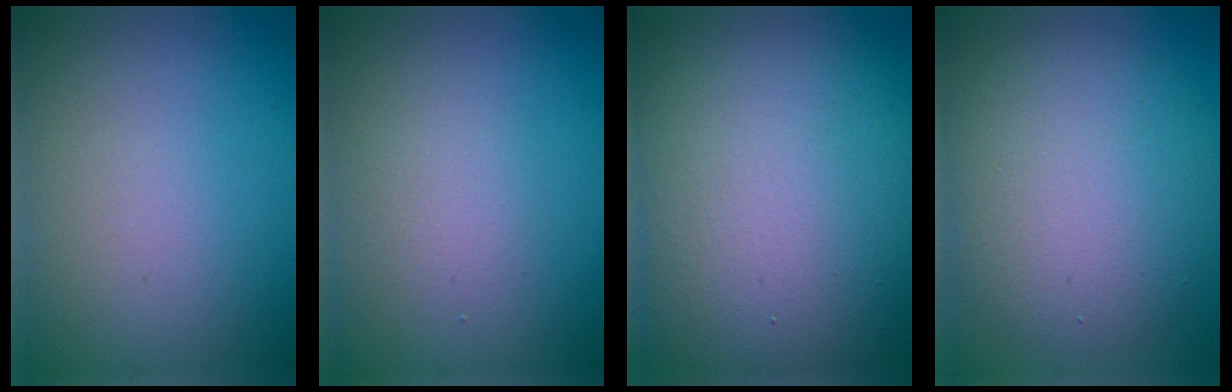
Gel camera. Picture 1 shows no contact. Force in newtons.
{"total": 1.6, "press": 1.6, "slide": 0.1}
{"total": 16.3, "press": 16.2, "slide": 1.2}
{"total": 7.2, "press": 7.1, "slide": 0.5}